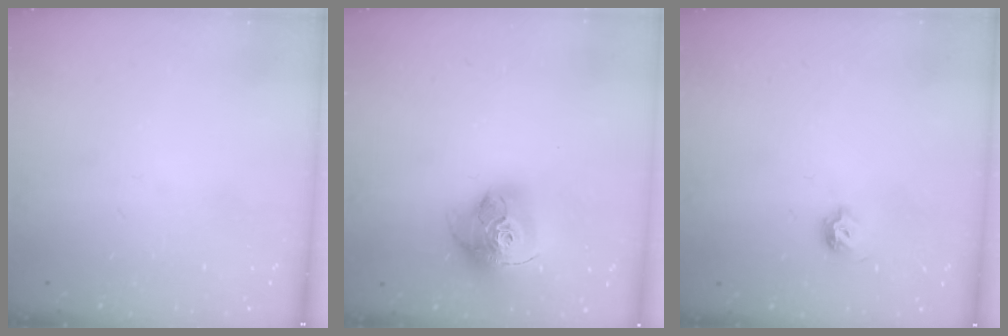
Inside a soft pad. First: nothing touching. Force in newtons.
{"total": 18.4, "press": 18.3, "slide": 2.0}
{"total": 4.4, "press": 4.3, "slide": 0.9}